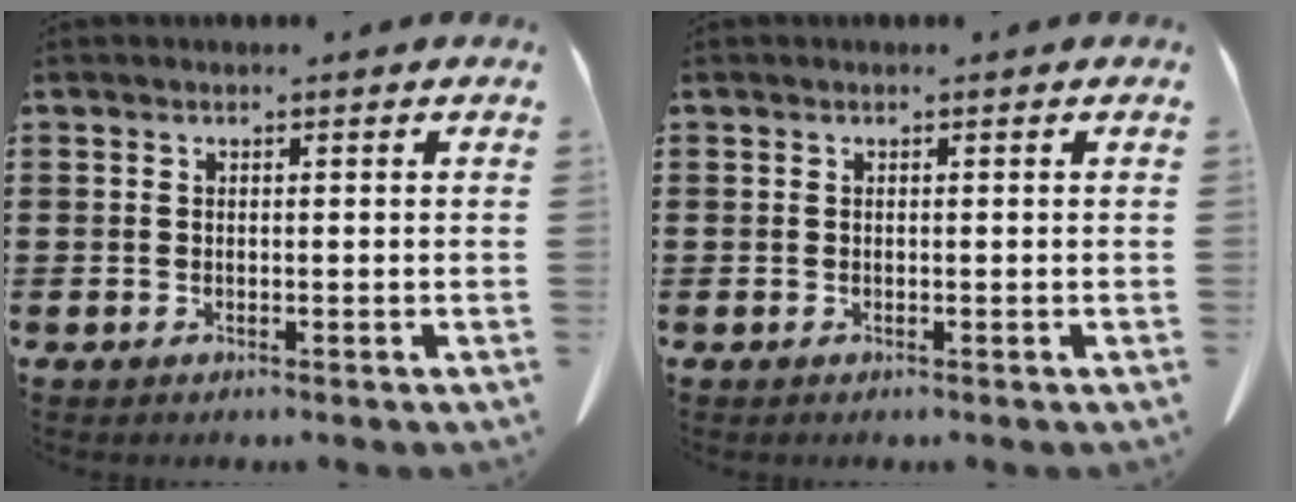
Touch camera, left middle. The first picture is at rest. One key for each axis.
{"total": 0.0}